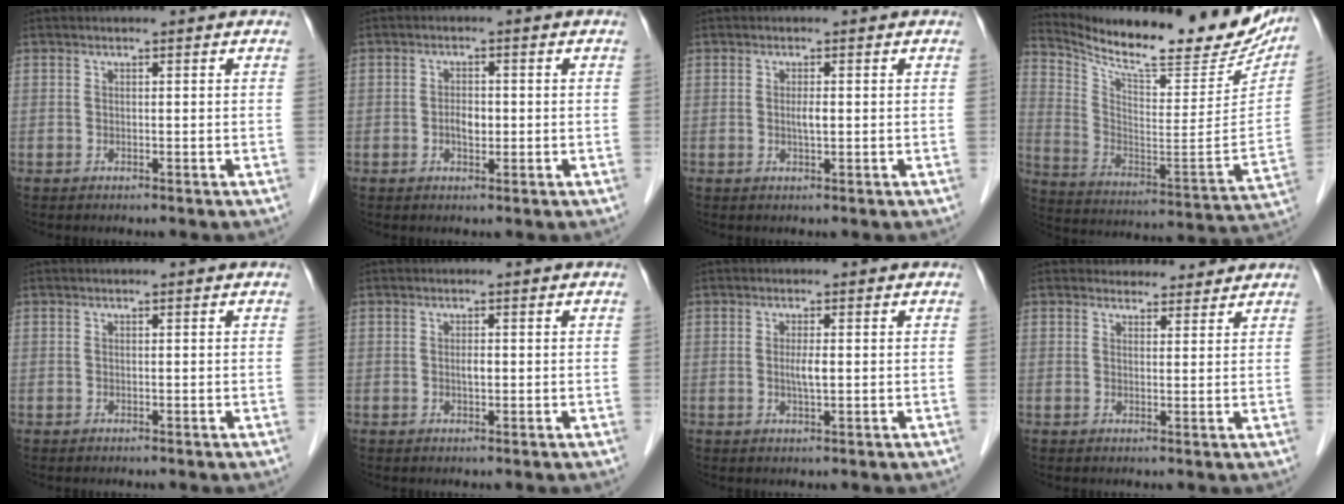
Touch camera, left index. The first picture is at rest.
{"total": 2.3, "force": [-0.5, 1.2, 1.8], "torque": [-0.033, 0.002, -0.006]}
{"total": 1.3, "force": [-0.1, 0.2, 1.3], "torque": [-0.025, -0.001, 0.000]}
{"total": 25.6, "force": [22.0, 5.2, 12.1], "torque": [-0.202, -0.055, 0.313]}
{"total": 0.0}
{"total": 1.0, "force": [-0.1, 0.4, 0.9], "torque": [-0.017, -0.001, -0.001]}
{"total": 1.9, "force": [-0.1, 0.2, 1.9], "torque": [-0.040, -0.003, -0.001]}
{"total": 4.1, "force": [3.8, 1.5, 0.1], "torque": [0.004, 0.006, 0.047]}